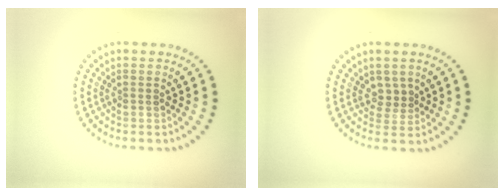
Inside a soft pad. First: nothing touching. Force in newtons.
{"total": 1.6, "press": 1.2, "slide": 1.0}